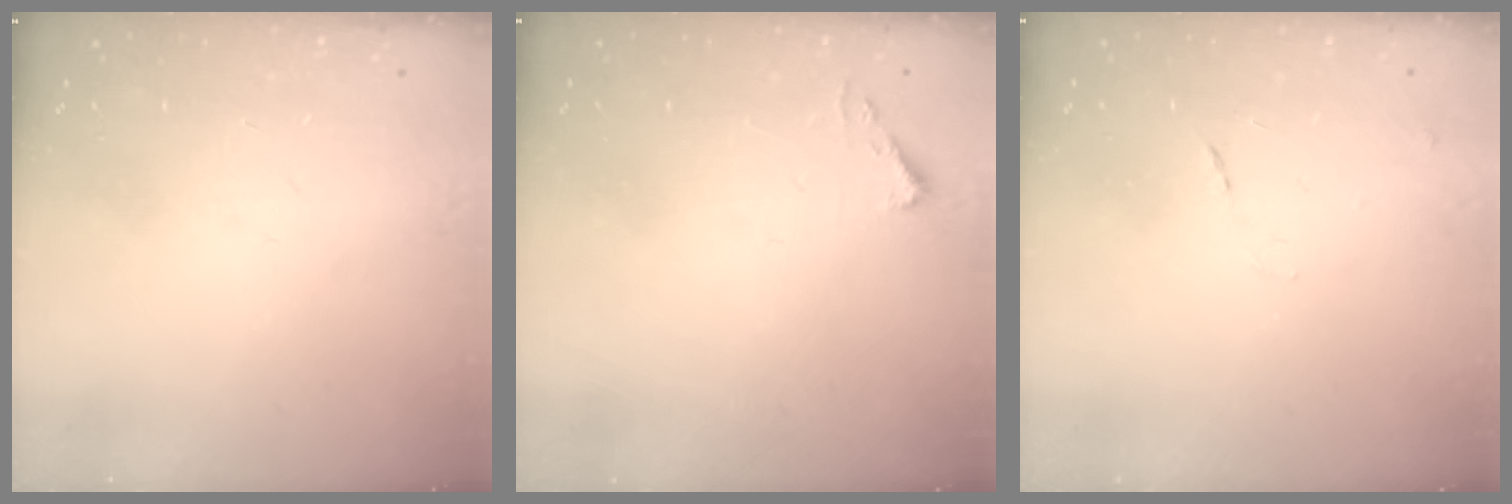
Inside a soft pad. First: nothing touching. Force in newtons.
{"total": 3.7, "press": 3.7, "slide": 0.4}
{"total": 7.6, "press": 7.6, "slide": 0.9}